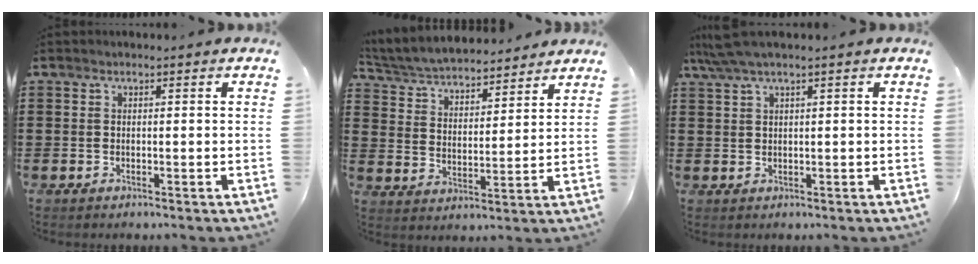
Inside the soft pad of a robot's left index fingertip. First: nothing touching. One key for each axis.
{"total": 4.9, "fx": 4.8, "fy": 0.5, "fz": 0.9, "tx": -0.044, "ty": -0.031, "tz": 0.080}
{"total": 3.1, "fx": 1.7, "fy": 0.2, "fz": 2.6, "tx": -0.059, "ty": 0.000, "tz": 0.029}